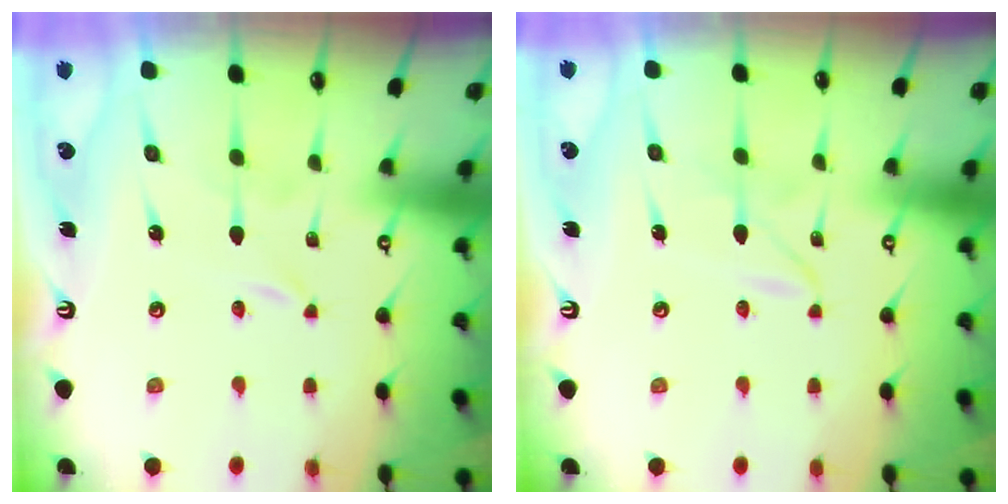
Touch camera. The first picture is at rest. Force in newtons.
{"total": 2.1, "press": 2.1, "slide": 0.1}